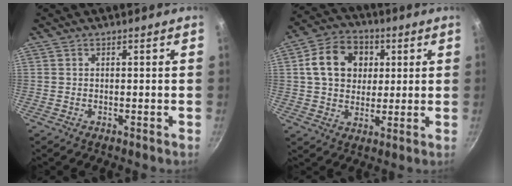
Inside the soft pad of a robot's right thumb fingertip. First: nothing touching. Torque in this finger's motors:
{"motor_torque": [0.31, 2.94, 1.37, 0.11, 0.09]}